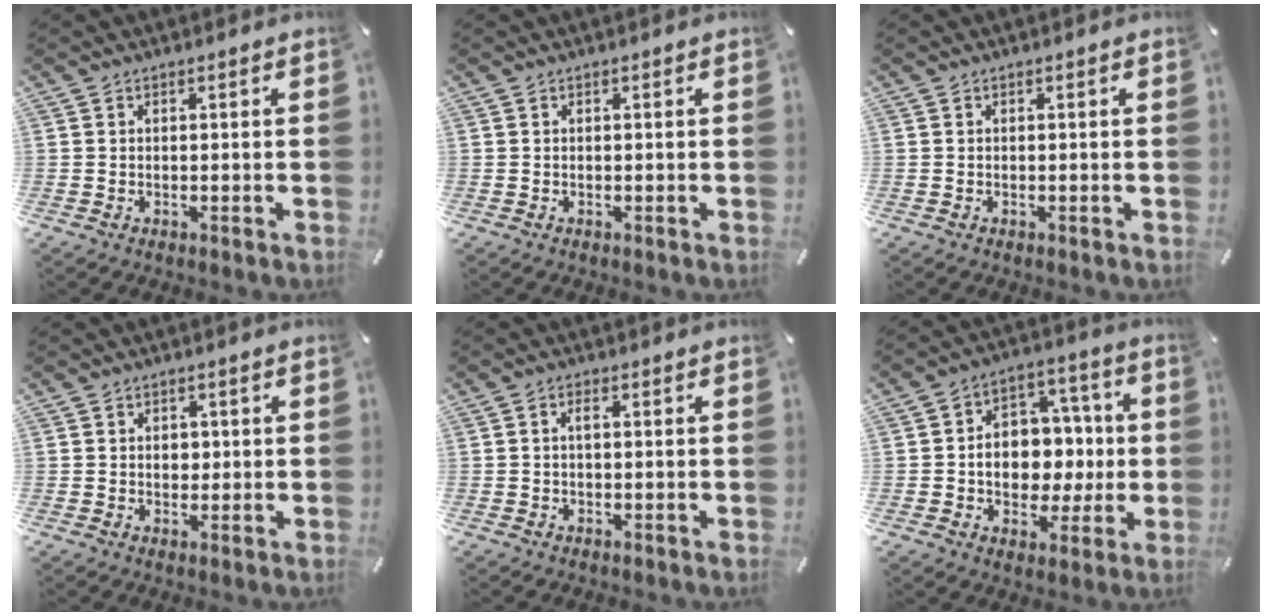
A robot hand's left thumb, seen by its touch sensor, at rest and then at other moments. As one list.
[{"total": 0.0}, {"total": 0.0}, {"total": 2.5, "force": [0.2, 2.0, 1.5], "torque": [-0.016, -0.003, -0.002]}, {"total": 1.6, "force": [0.1, 0.8, 1.4], "torque": [-0.028, 0.004, -0.001]}, {"total": 11.8, "force": [-1.2, 9.9, 6.4], "torque": [-0.094, 0.009, -0.013]}]